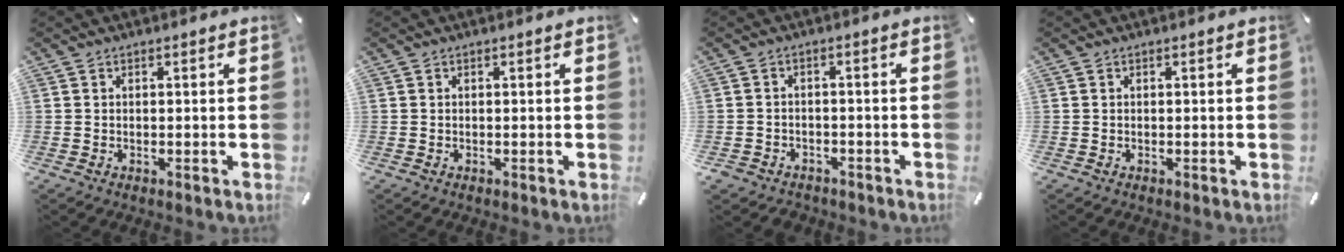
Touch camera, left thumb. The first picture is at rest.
{"total": 0.0}
{"total": 2.9, "force": [-2.2, 1.9, 0.4], "torque": [-0.013, 0.011, -0.047]}
{"total": 0.0}